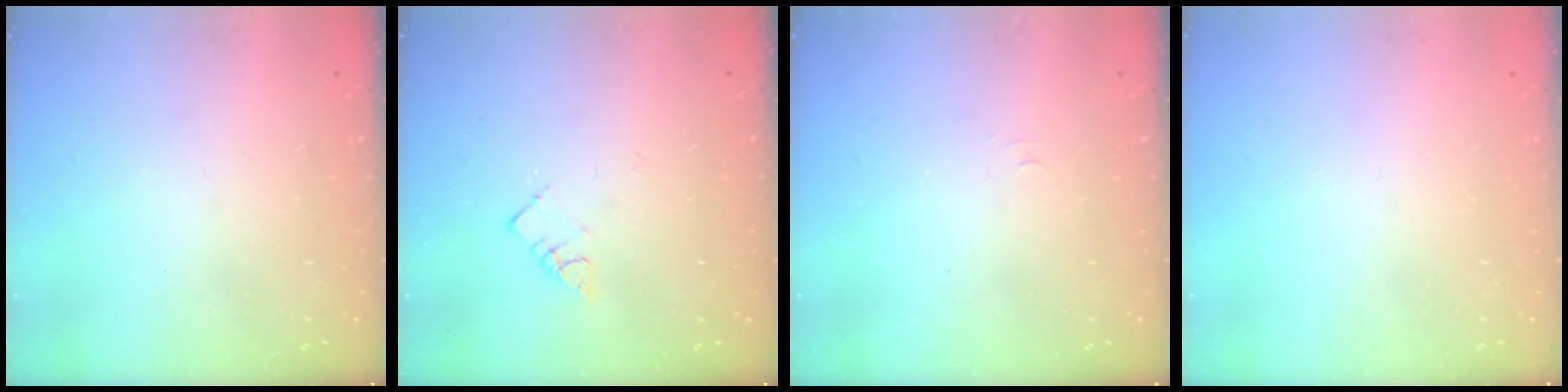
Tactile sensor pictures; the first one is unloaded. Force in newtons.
{"total": 3.6, "press": 3.5, "slide": 0.2}
{"total": 3.6, "press": 3.6, "slide": 0.3}
{"total": 1.6, "press": 1.6, "slide": 0.1}